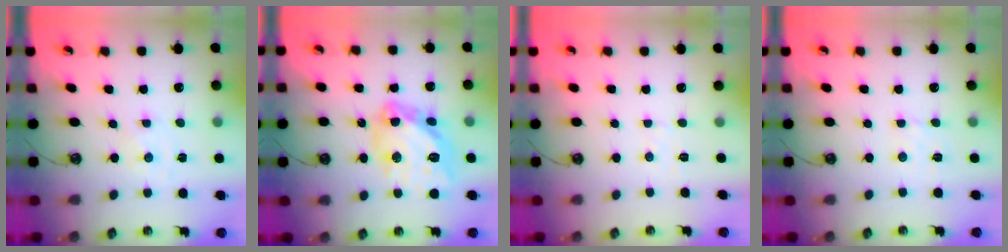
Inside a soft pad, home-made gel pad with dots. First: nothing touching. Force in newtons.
{"total": 18.9, "press": 18.8, "slide": 1.8}
{"total": 4.9, "press": 4.9, "slide": 0.6}
{"total": 3.0, "press": 2.9, "slide": 0.5}